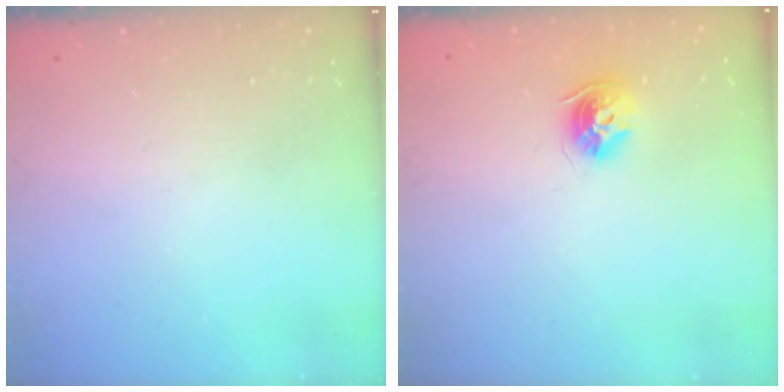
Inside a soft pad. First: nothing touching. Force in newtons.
{"total": 9.5, "press": 9.5, "slide": 0.4}